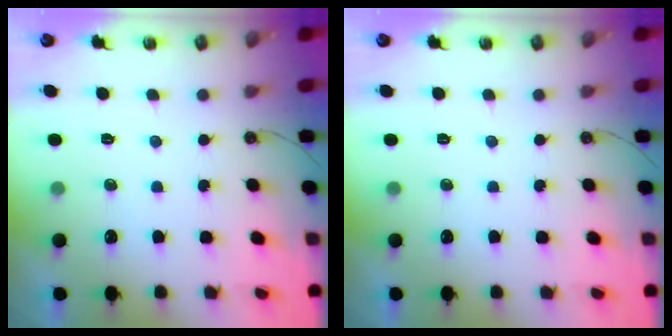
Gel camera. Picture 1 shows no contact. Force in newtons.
{"total": 0.0}